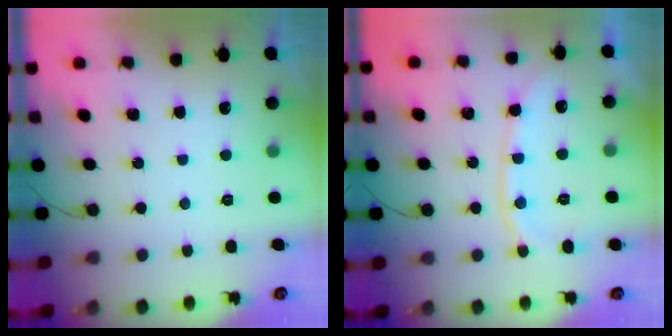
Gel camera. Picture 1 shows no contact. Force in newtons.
{"total": 11.1, "press": 11.0, "slide": 1.6}